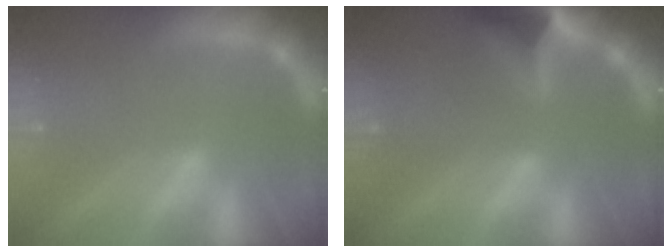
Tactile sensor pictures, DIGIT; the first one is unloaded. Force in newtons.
{"total": 6.4}